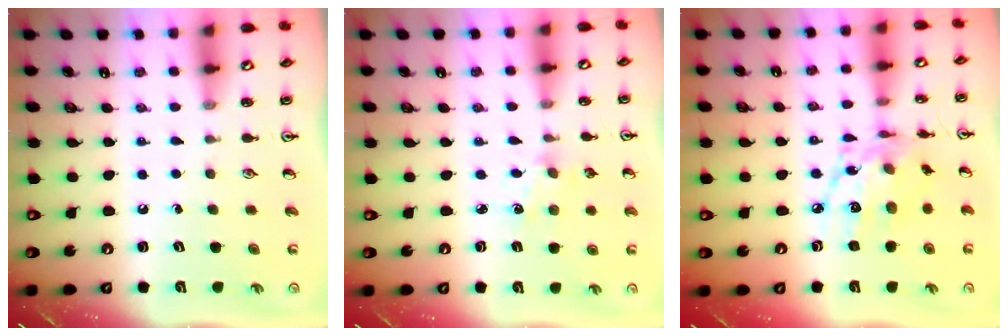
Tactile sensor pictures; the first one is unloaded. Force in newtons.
{"total": 1.7, "press": 1.7, "slide": 0.3}
{"total": 13.8, "press": 13.8, "slide": 0.8}